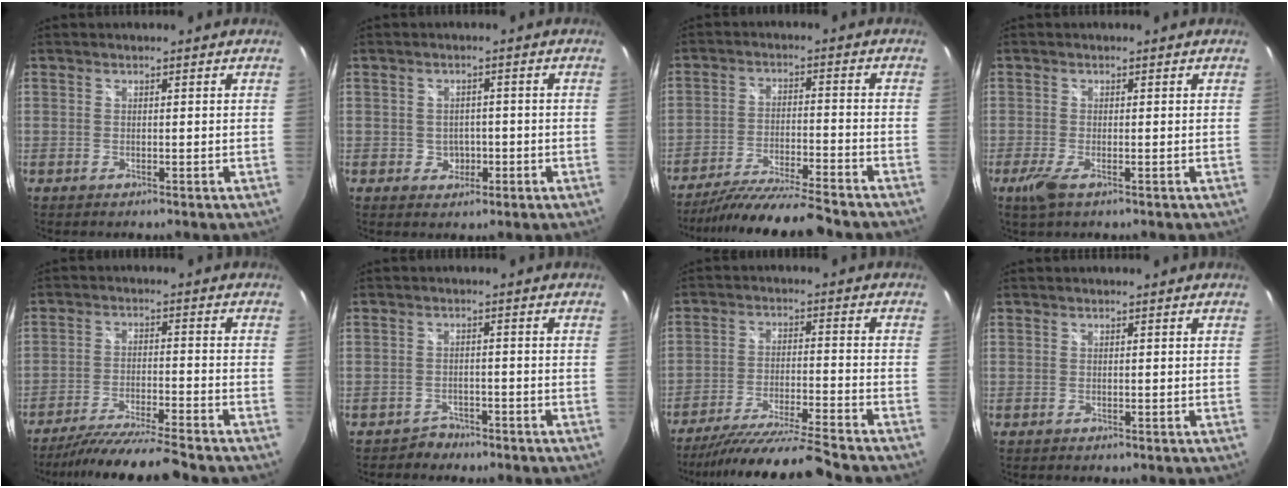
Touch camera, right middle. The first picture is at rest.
{"total": 3.3, "force": [-0.9, 2.9, 1.2], "torque": [-0.022, 0.005, -0.008]}
{"total": 13.9, "force": [-12.5, -0.4, 6.0], "torque": [-0.125, -0.025, -0.210]}
{"total": 3.4, "force": [-1.9, 0.8, 2.7], "torque": [-0.060, -0.013, -0.034]}
{"total": 12.7, "force": [-11.5, -0.9, 5.4], "torque": [-0.117, -0.023, -0.195]}
{"total": 3.2, "force": [-2.6, 1.8, -0.2], "torque": [-0.003, 0.005, -0.044]}
{"total": 14.9, "force": [-13.5, -1.6, 6.1], "torque": [-0.128, -0.028, -0.229]}
{"total": 0.0}